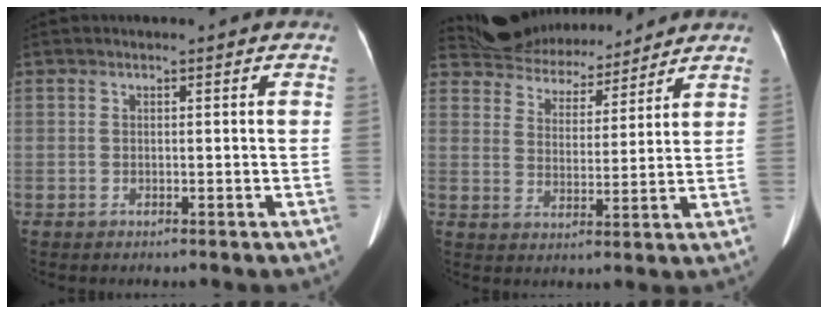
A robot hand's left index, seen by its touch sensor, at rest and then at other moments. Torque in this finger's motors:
{"motor_torque": [-0.01, -0.01, -0.15, -0.21]}